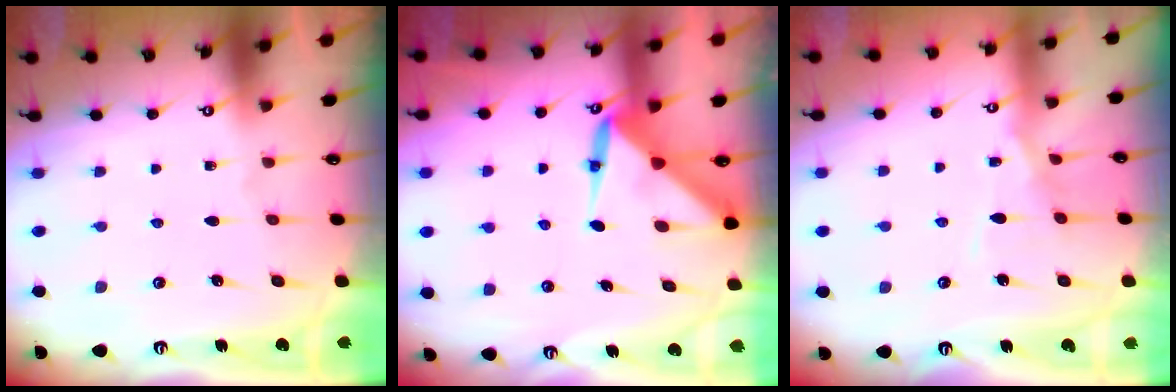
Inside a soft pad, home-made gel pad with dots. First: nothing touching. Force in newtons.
{"total": 5.9, "press": 5.9, "slide": 0.5}
{"total": 8.4, "press": 8.4, "slide": 0.7}